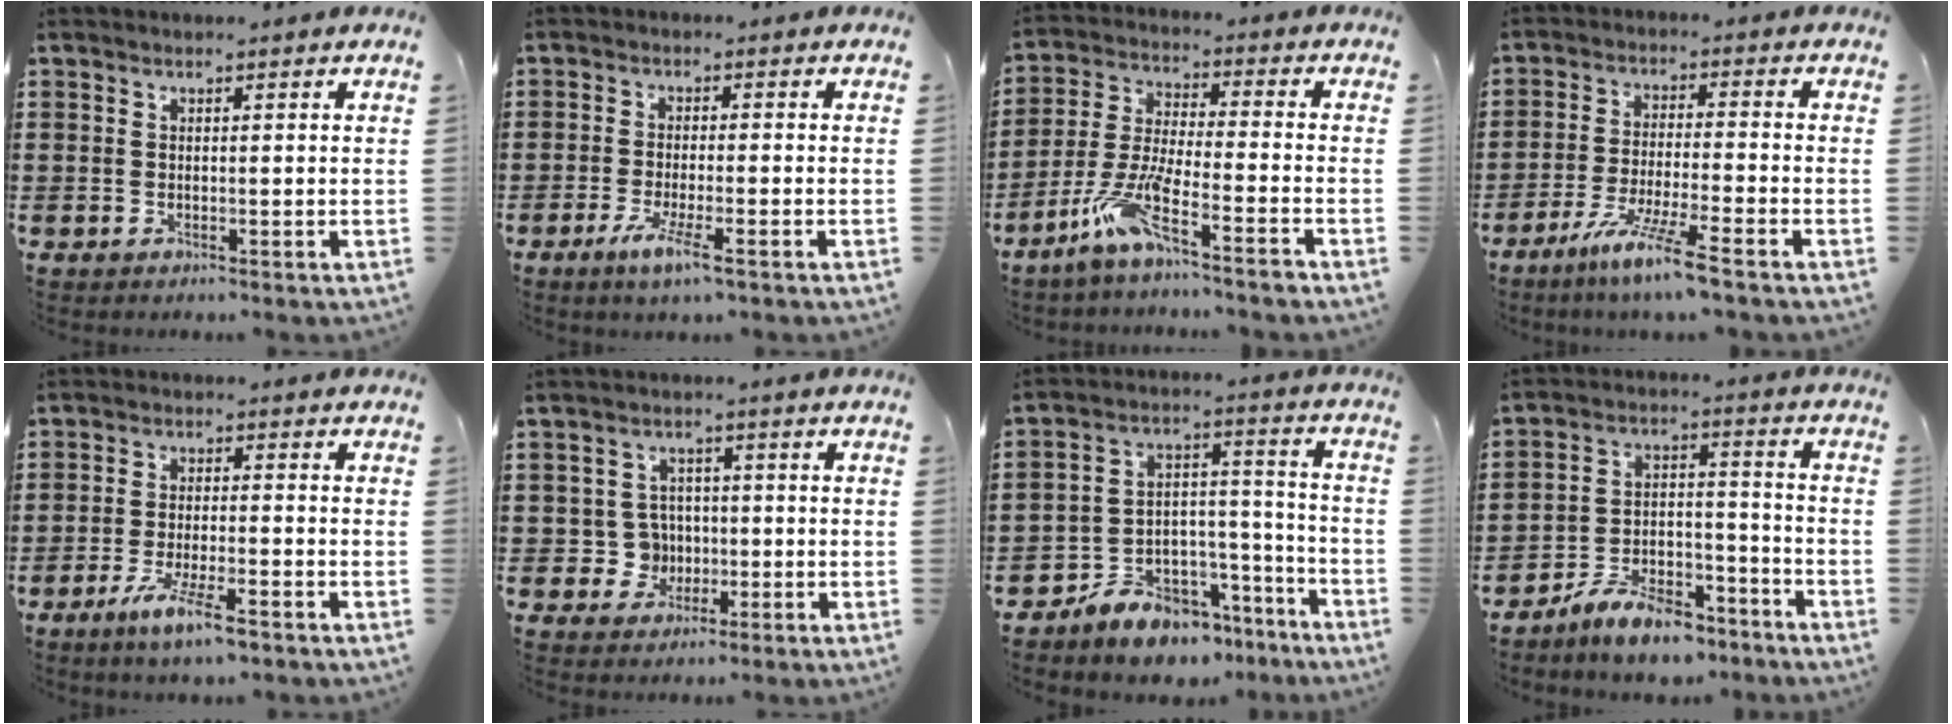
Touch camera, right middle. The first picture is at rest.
{"total": 4.2, "force": [-2.3, 0.3, 3.5], "torque": [-0.071, -0.008, -0.043]}
{"total": 8.0, "force": [-5.7, 0.6, 5.5], "torque": [-0.132, -0.014, -0.116]}
{"total": 7.4, "force": [-5.7, -0.5, 4.7], "torque": [-0.092, -0.015, -0.108]}
{"total": 5.7, "force": [-3.8, 0.7, 4.2], "torque": [-0.086, -0.008, -0.069]}
{"total": 4.8, "force": [-0.7, 4.5, 1.7], "torque": [-0.045, 0.011, -0.016]}
{"total": 7.7, "force": [-7.0, 3.2, 0.8], "torque": [-0.014, 0.027, -0.133]}
{"total": 8.5, "force": [-7.5, 2.3, 3.2], "torque": [-0.052, 0.026, -0.141]}